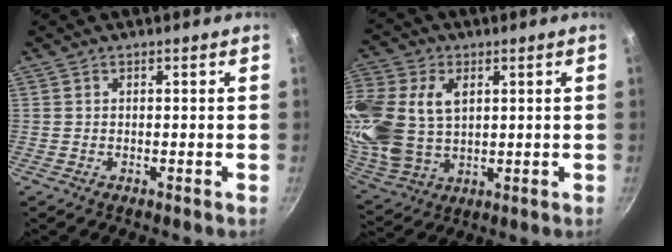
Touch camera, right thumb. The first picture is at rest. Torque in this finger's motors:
{"motor_torque": [0.08, 3.05, 1.73, 0.50, 0.27]}